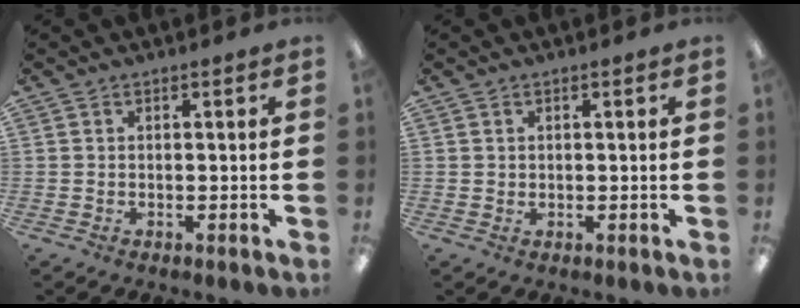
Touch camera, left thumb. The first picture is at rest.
{"total": 0.7, "force": [0.4, 0.6, 0.1], "torque": [-0.003, 0.003, 0.007]}